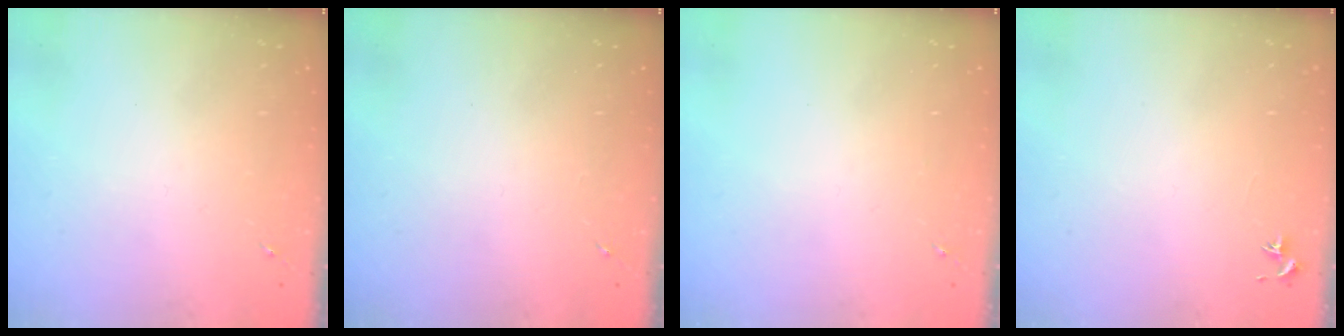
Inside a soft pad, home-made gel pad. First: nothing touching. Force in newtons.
{"total": 0.0}
{"total": 0.0}
{"total": 0.8, "press": 0.7, "slide": 0.3}